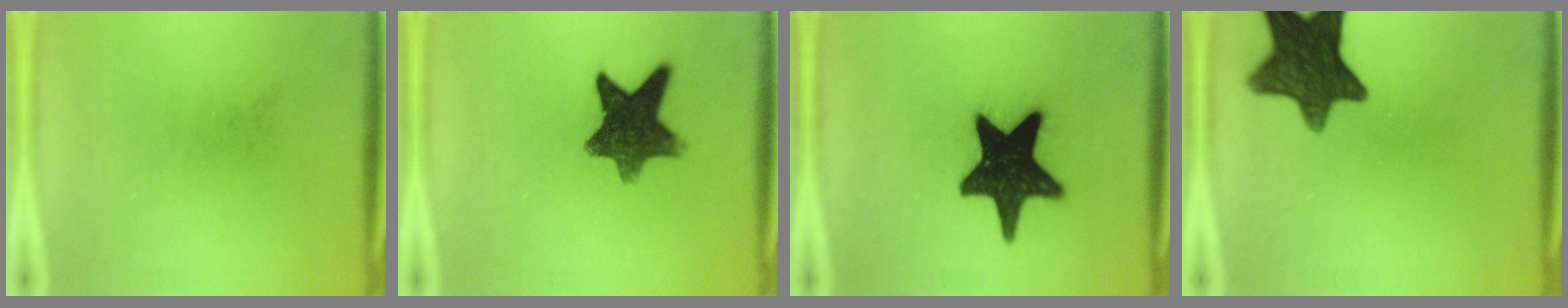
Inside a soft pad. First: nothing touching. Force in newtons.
{"total": 10.8}
{"total": 19.7}
{"total": 13.7}